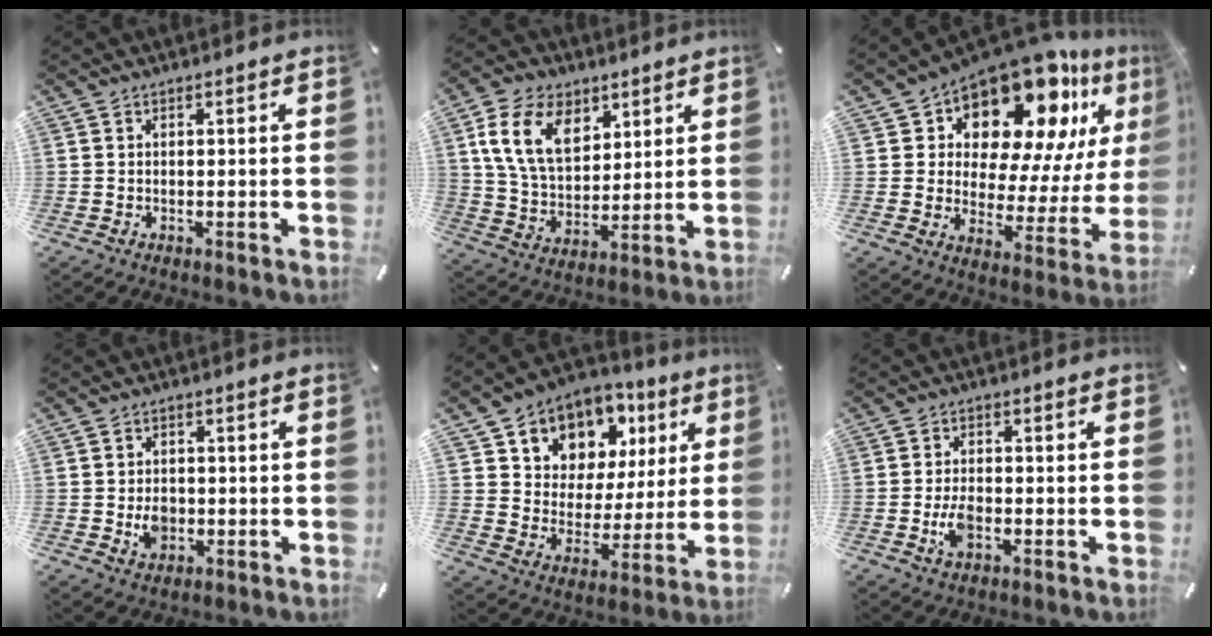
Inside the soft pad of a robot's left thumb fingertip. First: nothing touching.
{"total": 14.2, "force": [6.5, 9.8, 8.0], "torque": [-0.178, -0.012, 0.122]}
{"total": 18.3, "force": [13.6, 8.6, 8.8], "torque": [-0.138, -0.114, 0.229]}
{"total": 4.7, "force": [-0.7, 3.8, 2.6], "torque": [-0.035, -0.002, -0.014]}
{"total": 10.5, "force": [6.8, 7.8, 1.4], "torque": [-0.034, -0.067, 0.125]}
{"total": 4.7, "force": [-1.4, 2.7, 3.6], "torque": [-0.081, 0.002, -0.028]}